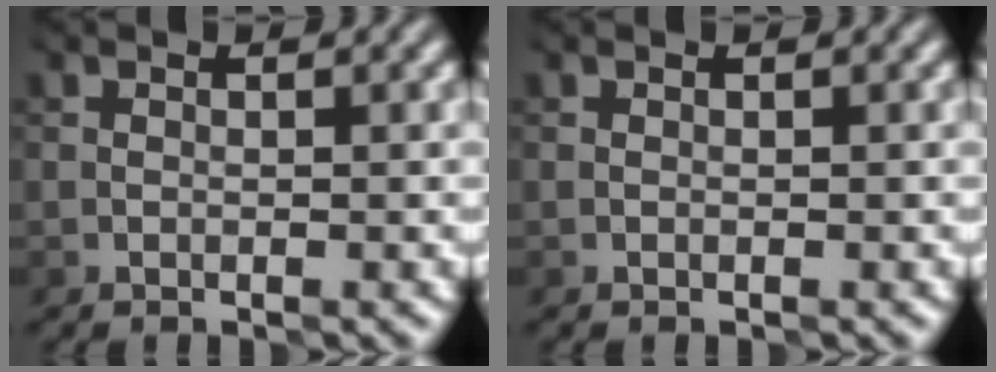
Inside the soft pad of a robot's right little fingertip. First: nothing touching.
{"total": 0.0}